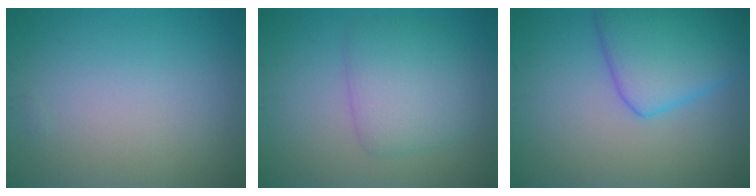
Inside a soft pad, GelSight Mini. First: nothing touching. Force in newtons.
{"total": 4.3, "press": 4.3, "slide": 0.1}
{"total": 6.5, "press": 6.5, "slide": 0.3}